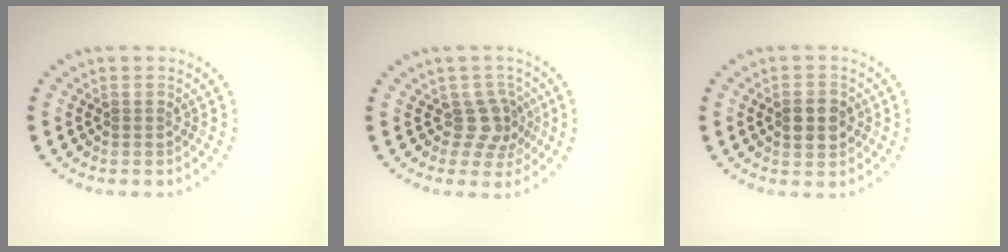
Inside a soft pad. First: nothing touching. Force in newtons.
{"total": 2.8, "press": 2.1, "slide": 1.8}
{"total": 2.6, "press": 2.6, "slide": 0.1}